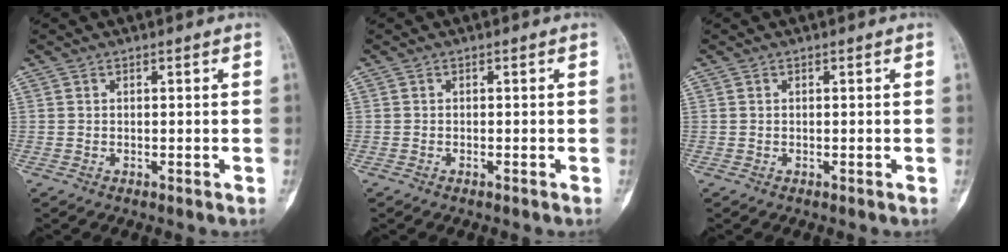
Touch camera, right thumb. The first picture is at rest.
{"total": 0.0}
{"total": 0.0}